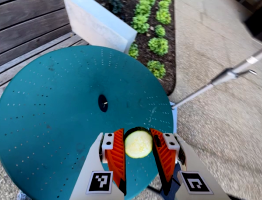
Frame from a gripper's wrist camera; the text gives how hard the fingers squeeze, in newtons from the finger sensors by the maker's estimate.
{"total": 13.1, "left": 13.1, "right": 13.1}